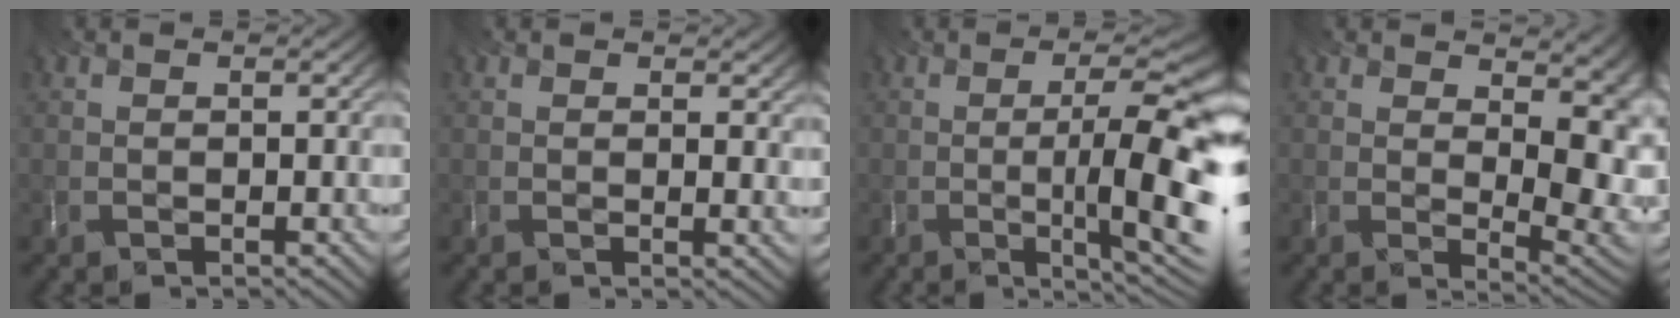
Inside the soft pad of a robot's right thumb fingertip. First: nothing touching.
{"total": 1.0, "force": [0.7, 0.2, 0.7], "torque": [-0.008, -0.003, 0.013]}
{"total": 12.5, "force": [-1.9, 2.8, 12.0], "torque": [-0.145, -0.003, -0.018]}
{"total": 10.7, "force": [3.3, 4.3, 9.2], "torque": [-0.107, 0.007, 0.062]}